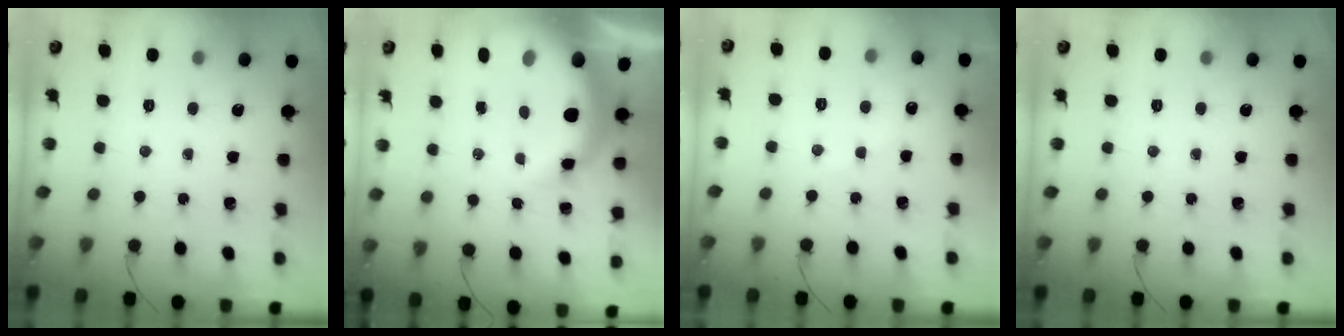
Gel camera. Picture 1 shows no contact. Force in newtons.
{"total": 12.7, "press": 12.5, "slide": 2.6}
{"total": 4.9, "press": 4.9, "slide": 0.8}
{"total": 0.0}